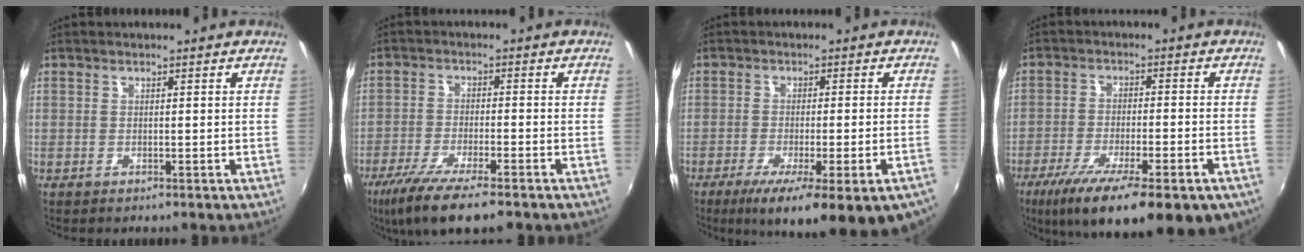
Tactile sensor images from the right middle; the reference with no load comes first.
{"total": 11.8, "force": [-8.6, 2.0, 7.9], "torque": [-0.170, -0.038, -0.152]}
{"total": 16.9, "force": [-10.4, 3.6, 12.7], "torque": [-0.203, -0.055, -0.142]}
{"total": 20.2, "force": [-12.6, 5.8, 14.6], "torque": [-0.258, -0.062, -0.188]}